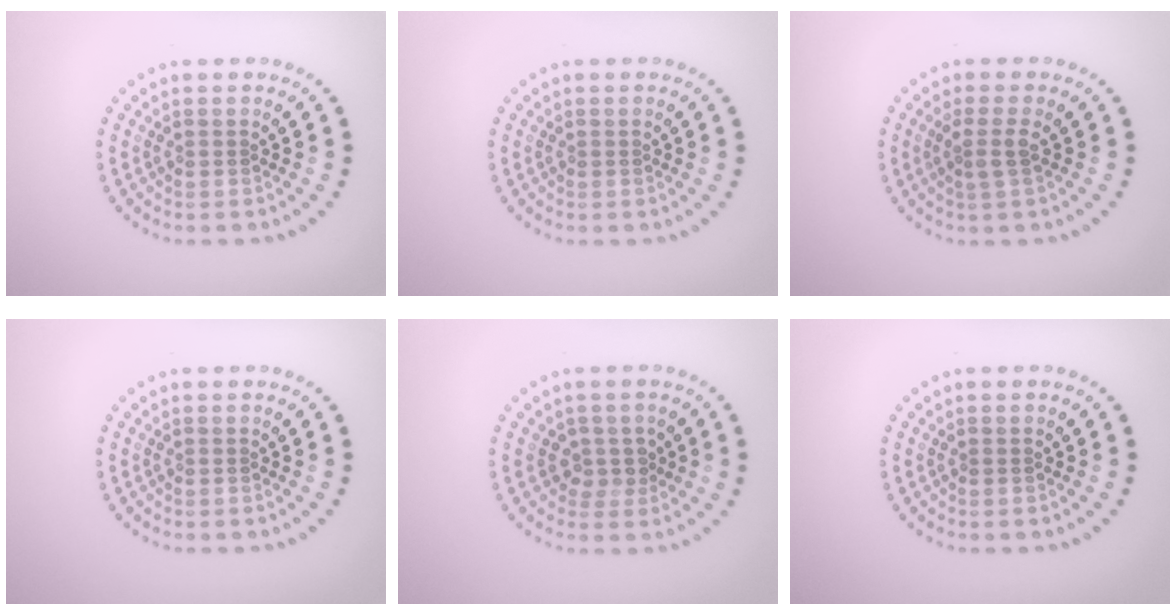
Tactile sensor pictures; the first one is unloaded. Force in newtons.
{"total": 0.0}
{"total": 1.8, "press": 1.4, "slide": 1.0}
{"total": 0.0}
{"total": 2.0, "press": 1.6, "slide": 1.2}
{"total": 0.0}